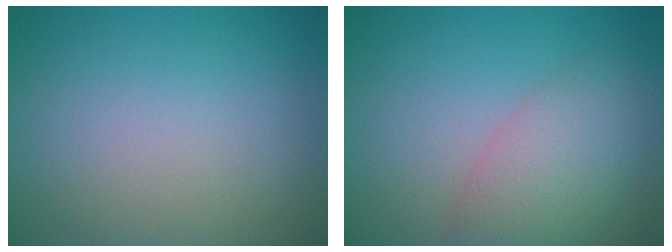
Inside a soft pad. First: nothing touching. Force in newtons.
{"total": 5.3, "press": 5.3, "slide": 0.3}